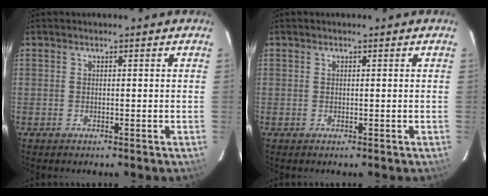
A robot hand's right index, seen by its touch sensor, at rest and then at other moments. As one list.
[{"total": 0.0}]